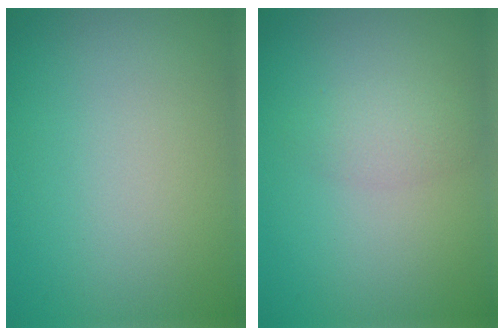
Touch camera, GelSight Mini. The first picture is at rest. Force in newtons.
{"total": 1.8, "press": 1.8, "slide": 0.1}